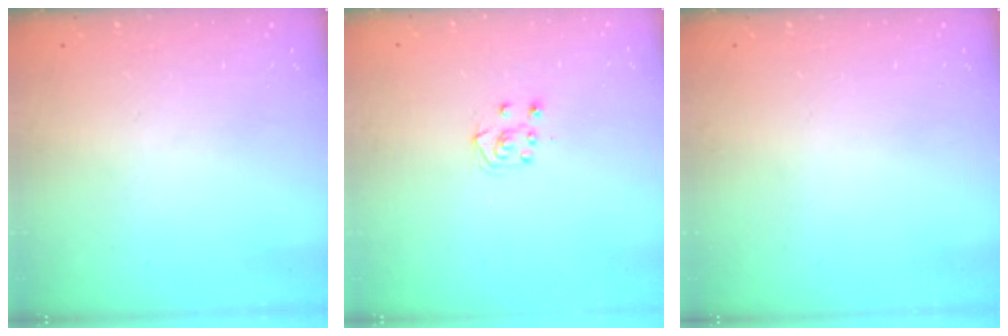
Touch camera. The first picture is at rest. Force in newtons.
{"total": 5.0, "press": 4.9, "slide": 0.6}
{"total": 0.0}